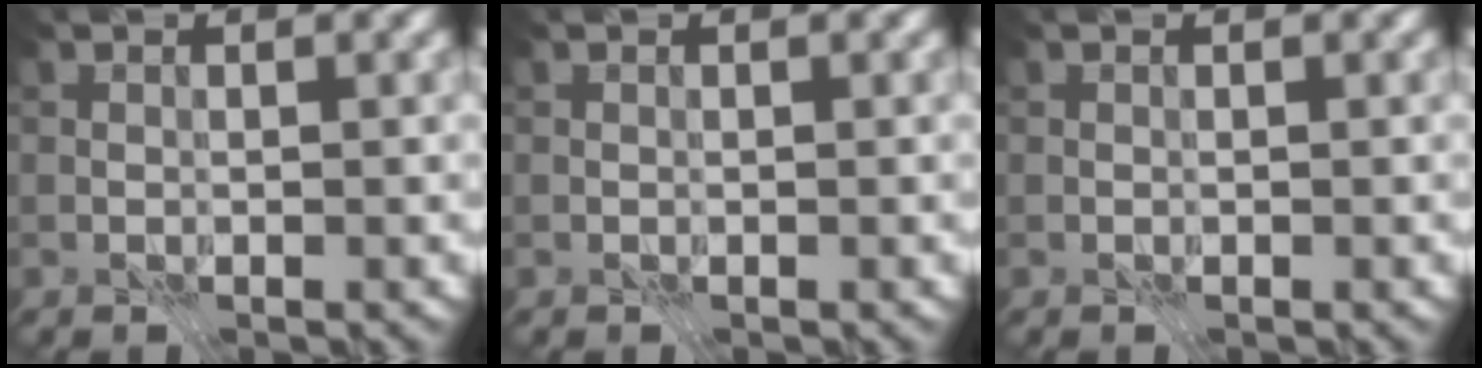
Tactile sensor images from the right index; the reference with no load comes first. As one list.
[{"total": 0.0}, {"total": 0.0}]